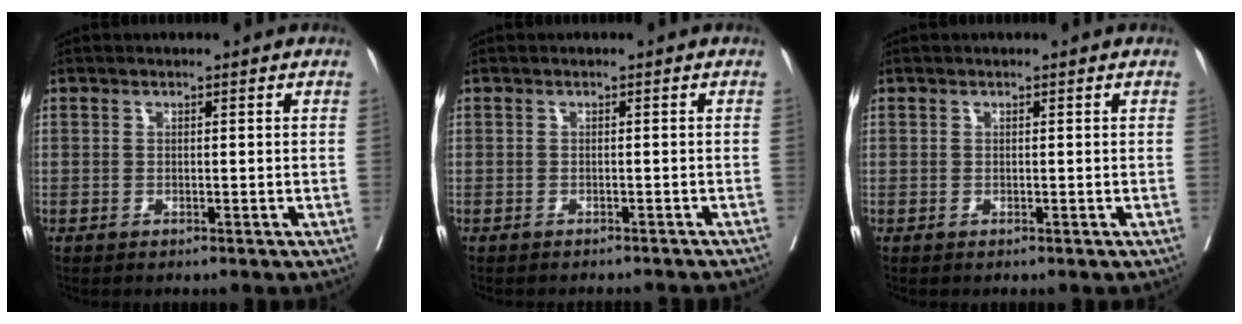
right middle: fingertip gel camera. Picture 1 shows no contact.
{"total": 5.5, "force": [-5.3, 0.8, 1.2], "torque": [-0.014, -0.009, -0.057]}
{"total": 0.0}